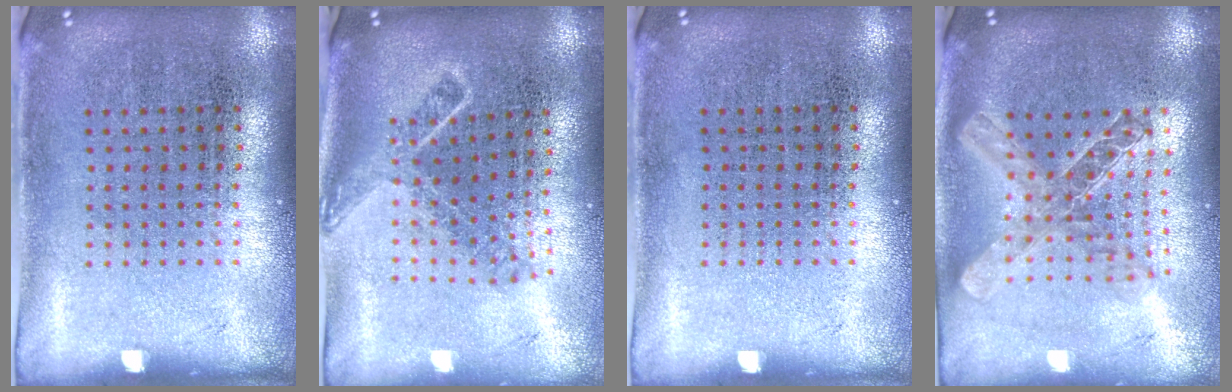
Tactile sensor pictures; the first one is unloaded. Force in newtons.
{"total": 1.7, "press": 1.2, "slide": 1.1}
{"total": 0.0}
{"total": 2.0, "press": 1.7, "slide": 1.1}